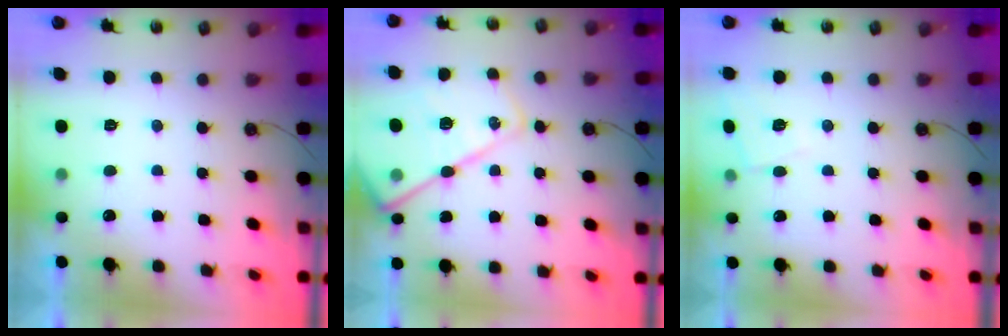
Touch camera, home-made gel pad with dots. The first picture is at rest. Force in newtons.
{"total": 18.7, "press": 18.6, "slide": 1.9}
{"total": 5.6, "press": 5.6, "slide": 0.7}